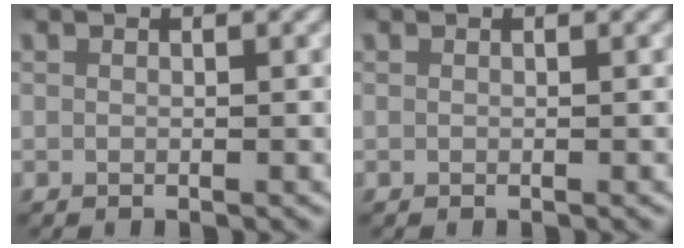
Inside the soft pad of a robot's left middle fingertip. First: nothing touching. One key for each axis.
{"total": 0.0}